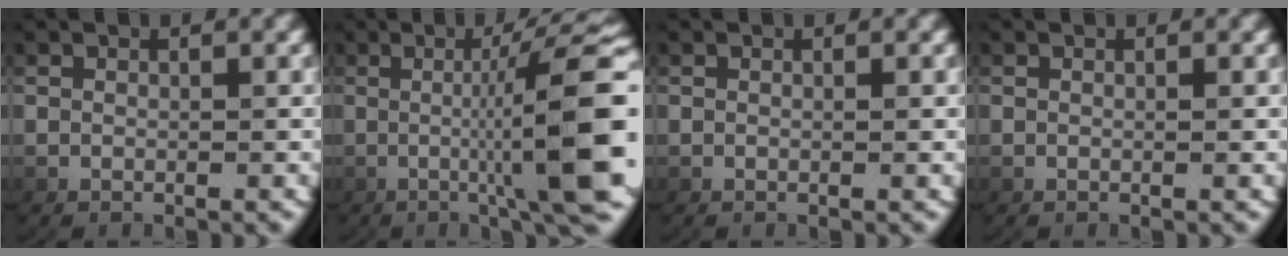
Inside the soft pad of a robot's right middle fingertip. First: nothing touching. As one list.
[{"total": 10.8, "force": [0.1, 2.2, 10.5], "torque": [-0.138, 0.007, 0.003]}, {"total": 0.0}, {"total": 0.0}]